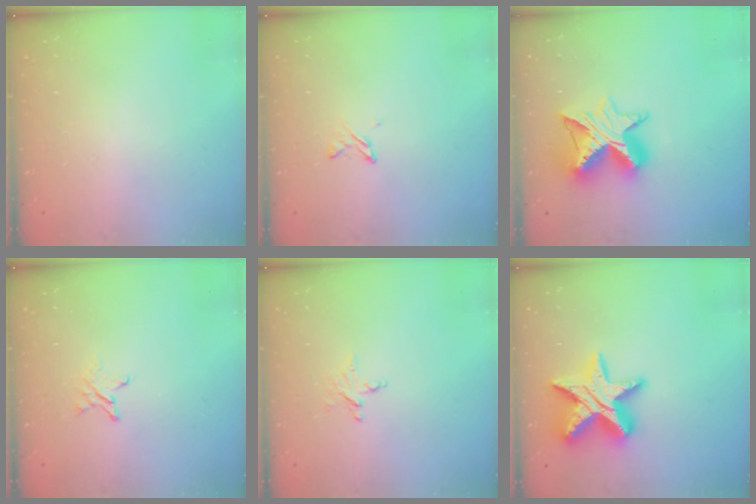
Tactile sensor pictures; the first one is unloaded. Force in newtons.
{"total": 4.0, "press": 4.0, "slide": 0.5}
{"total": 12.8, "press": 12.7, "slide": 1.0}
{"total": 2.4, "press": 2.4, "slide": 0.2}
{"total": 3.1, "press": 3.1, "slide": 0.3}
{"total": 17.8, "press": 17.7, "slide": 1.3}